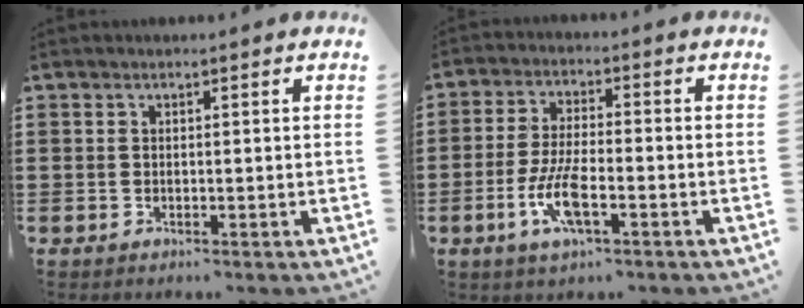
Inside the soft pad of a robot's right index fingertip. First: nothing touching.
{"total": 7.3, "force": [-2.8, 2.2, 6.3], "torque": [-0.143, -0.012, -0.055]}